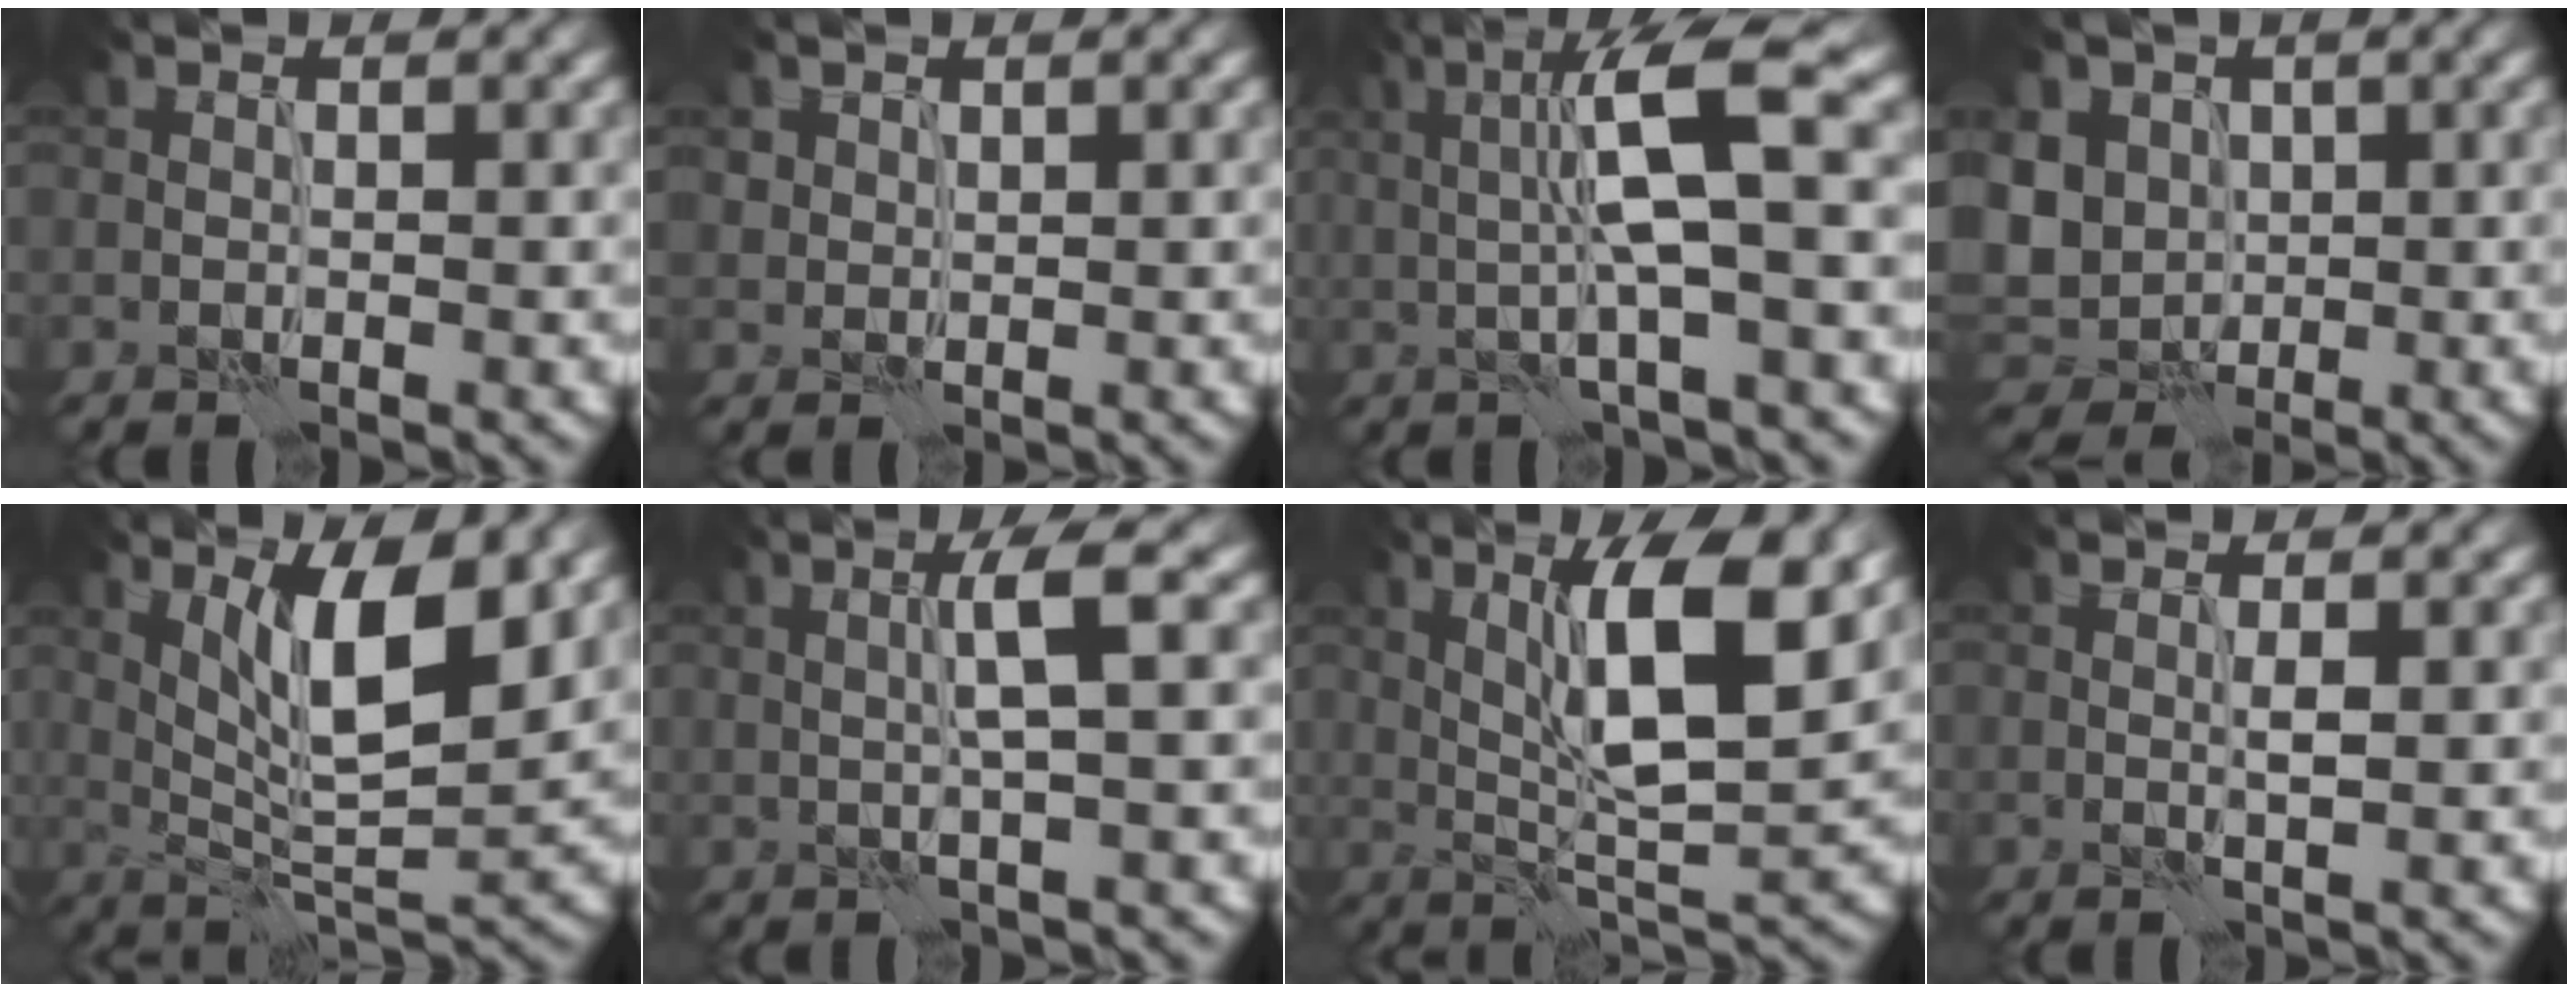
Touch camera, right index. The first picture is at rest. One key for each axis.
{"total": 1.2, "fx": 0.9, "fy": 0.8, "fz": 0.2, "tx": -0.005, "ty": -0.001, "tz": 0.018}
{"total": 6.7, "fx": 0.7, "fy": 0.6, "fz": 6.6, "tx": -0.123, "ty": 0.016, "tz": 0.009}
{"total": 7.2, "fx": 0.9, "fy": 6.0, "fz": 3.9, "tx": -0.086, "ty": 0.005, "tz": 0.007}
{"total": 8.4, "fx": 3.1, "fy": 2.1, "fz": 7.5, "tx": -0.122, "ty": -0.007, "tz": 0.058}
{"total": 3.1, "fx": 0.4, "fy": -0.2, "fz": 3.0, "tx": -0.057, "ty": 0.008, "tz": 0.008}
{"total": 9.5, "fx": 2.9, "fy": 2.2, "fz": 8.8, "tx": -0.138, "ty": 0.002, "tz": 0.052}
{"total": 0.9, "fx": 0.2, "fy": -0.3, "fz": 0.9, "tx": -0.016, "ty": 0.002, "tz": 0.002}